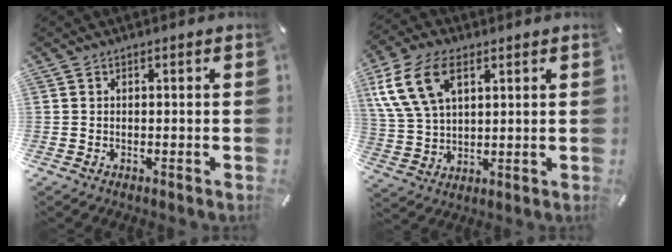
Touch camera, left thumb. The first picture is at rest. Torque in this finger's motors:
{"motor_torque": [2.04, 2.85, 2.09, -0.68, 0.55]}